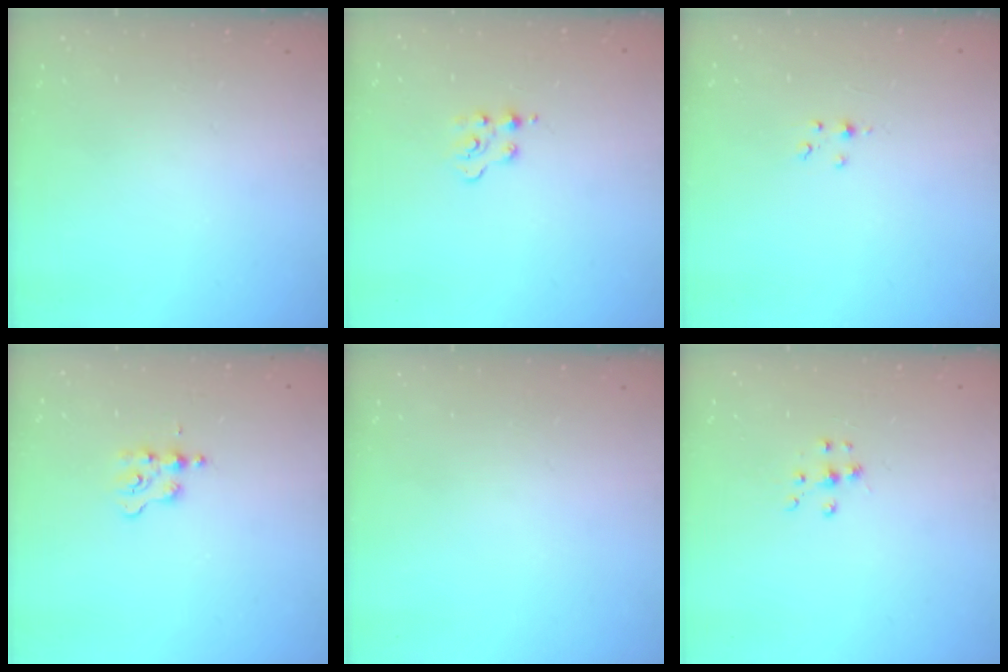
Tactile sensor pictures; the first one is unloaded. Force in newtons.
{"total": 2.1, "press": 2.1, "slide": 0.5}
{"total": 1.8, "press": 1.7, "slide": 0.3}
{"total": 1.8, "press": 1.7, "slide": 0.3}
{"total": 0.0}
{"total": 5.6, "press": 5.6, "slide": 0.4}